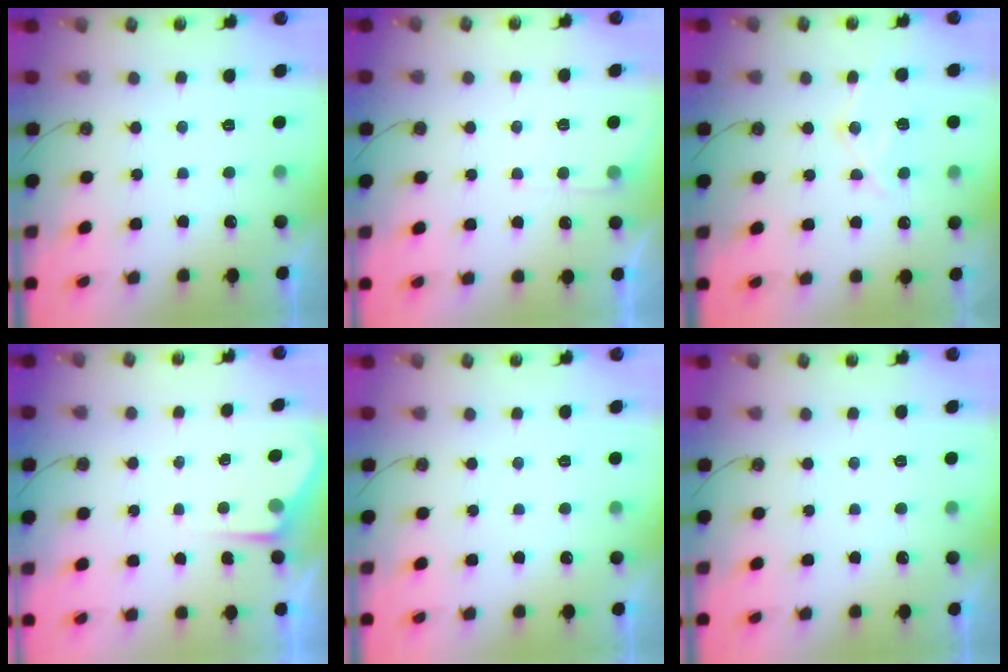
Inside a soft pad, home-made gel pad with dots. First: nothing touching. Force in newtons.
{"total": 3.8, "press": 3.7, "slide": 0.6}
{"total": 10.8, "press": 10.8, "slide": 0.5}
{"total": 2.3, "press": 2.3, "slide": 0.3}
{"total": 0.0}
{"total": 0.0}